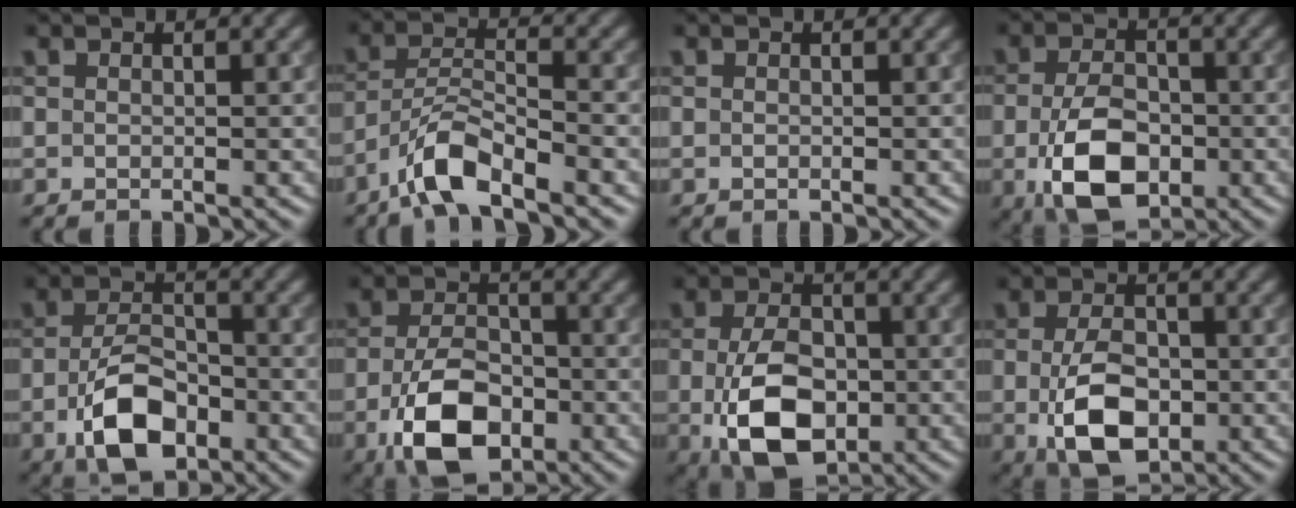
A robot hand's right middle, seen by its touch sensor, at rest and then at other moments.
{"total": 5.0, "force": [-3.5, 1.2, 3.3], "torque": [-0.061, 0.004, -0.075]}
{"total": 0.0}
{"total": 7.6, "force": [-2.2, 4.5, 5.6], "torque": [-0.121, -0.013, -0.039]}
{"total": 6.9, "force": [-2.8, 3.8, 5.1], "torque": [-0.096, -0.008, -0.054]}
{"total": 8.0, "force": [-3.2, 4.6, 5.7], "torque": [-0.123, -0.015, -0.057]}
{"total": 8.5, "force": [-1.8, 5.3, 6.4], "torque": [-0.135, -0.014, -0.030]}
{"total": 7.1, "force": [-1.5, 4.2, 5.5], "torque": [-0.114, -0.010, -0.026]}